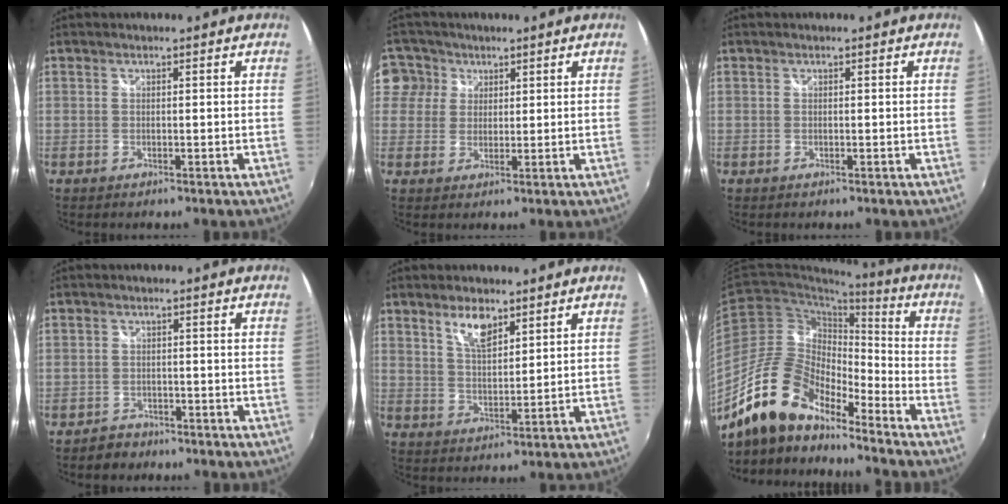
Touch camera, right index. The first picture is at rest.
{"total": 5.4, "force": [2.0, 4.9, 0.5], "torque": [-0.001, 0.015, 0.026]}
{"total": 0.0}
{"total": 2.8, "force": [-2.0, 2.0, -0.2], "torque": [-0.002, 0.009, -0.031]}
{"total": 6.0, "force": [4.0, 2.3, 3.8], "torque": [-0.066, 0.002, 0.075]}
{"total": 16.1, "force": [-12.7, 5.6, 8.2], "torque": [-0.158, 0.001, -0.246]}